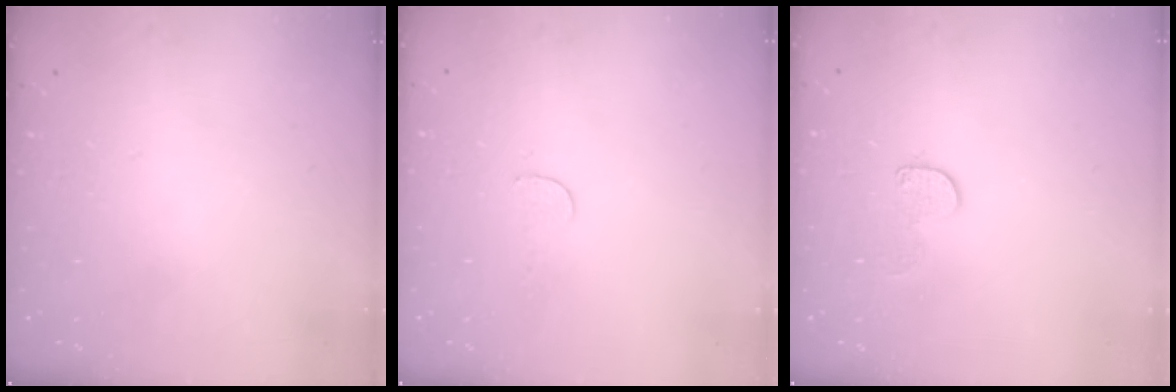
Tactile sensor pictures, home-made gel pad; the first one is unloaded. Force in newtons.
{"total": 2.7, "press": 2.7, "slide": 0.2}
{"total": 8.4, "press": 8.4, "slide": 0.5}